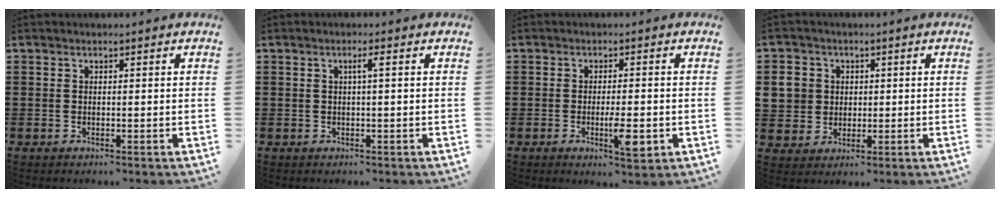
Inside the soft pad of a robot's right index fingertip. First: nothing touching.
{"total": 1.5, "force": [0.3, -0.1, 1.4], "torque": [-0.027, 0.002, 0.002]}
{"total": 5.0, "force": [-1.5, 1.2, 4.6], "torque": [-0.080, -0.004, -0.026]}
{"total": 5.2, "force": [0.9, 5.0, 1.4], "torque": [-0.063, 0.013, 0.012]}